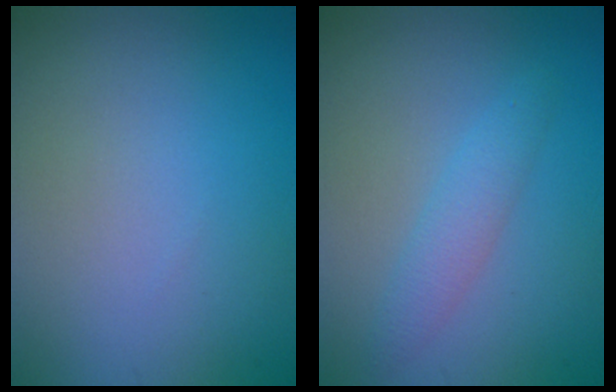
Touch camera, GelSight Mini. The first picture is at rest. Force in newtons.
{"total": 2.1, "press": 2.1, "slide": 0.2}